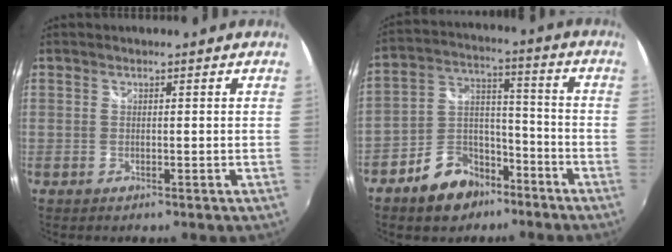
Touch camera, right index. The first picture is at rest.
{"total": 11.5, "force": [-7.6, 7.2, 4.8], "torque": [-0.102, 0.039, -0.119]}